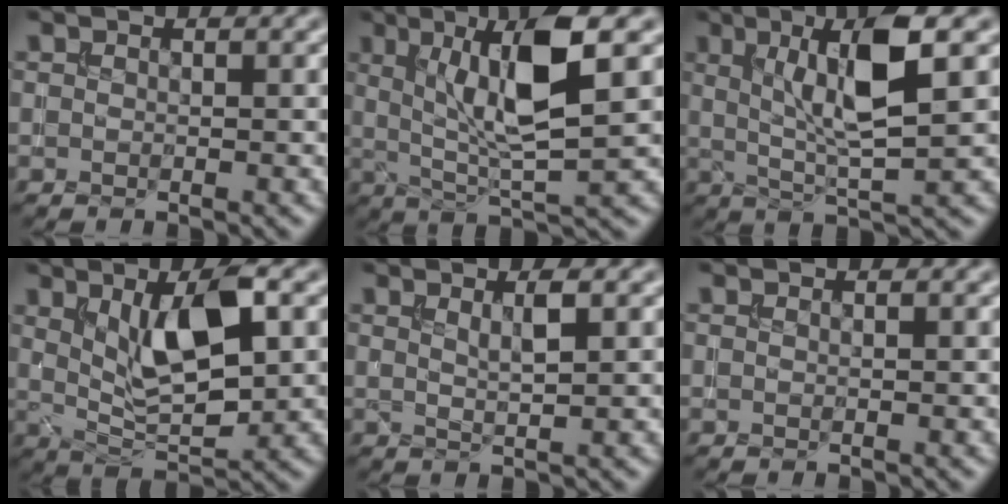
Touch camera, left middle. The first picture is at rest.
{"total": 8.7, "force": [2.5, 1.9, 8.1], "torque": [-0.141, -0.005, 0.043]}
{"total": 7.8, "force": [2.1, 1.7, 7.3], "torque": [-0.127, 0.000, 0.038]}
{"total": 7.3, "force": [2.1, 2.5, 6.5], "torque": [-0.116, -0.004, 0.039]}
{"total": 2.2, "force": [0.9, 0.5, 1.9], "torque": [-0.026, 0.001, 0.013]}
{"total": 0.0}